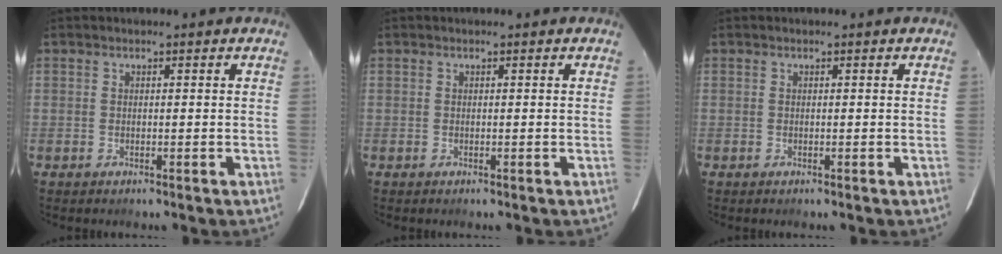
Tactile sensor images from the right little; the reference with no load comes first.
{"total": 0.0}
{"total": 0.0}